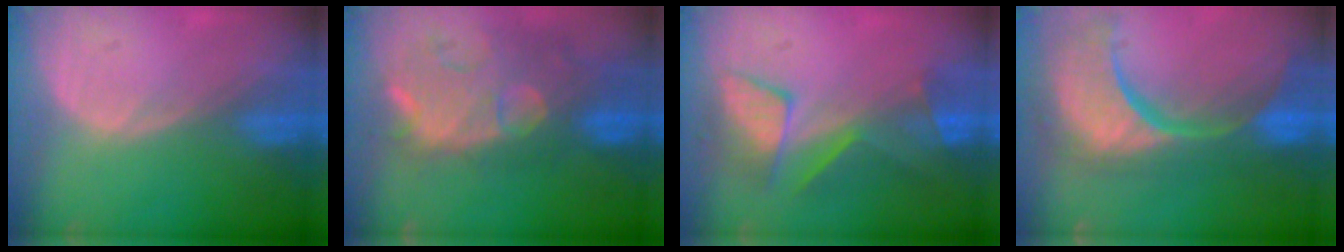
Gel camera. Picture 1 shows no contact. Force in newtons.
{"total": 12.2, "press": 11.0, "slide": 5.2}
{"total": 7.5, "press": 7.3, "slide": 1.5}
{"total": 15.5, "press": 12.2, "slide": 9.5}